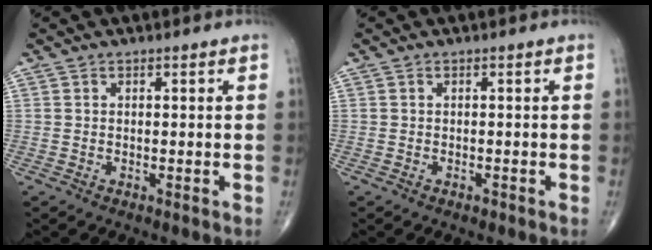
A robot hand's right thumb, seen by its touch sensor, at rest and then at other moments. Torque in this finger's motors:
{"motor_torque": [-0.20, -0.03, -0.24, -0.13, 0.01]}